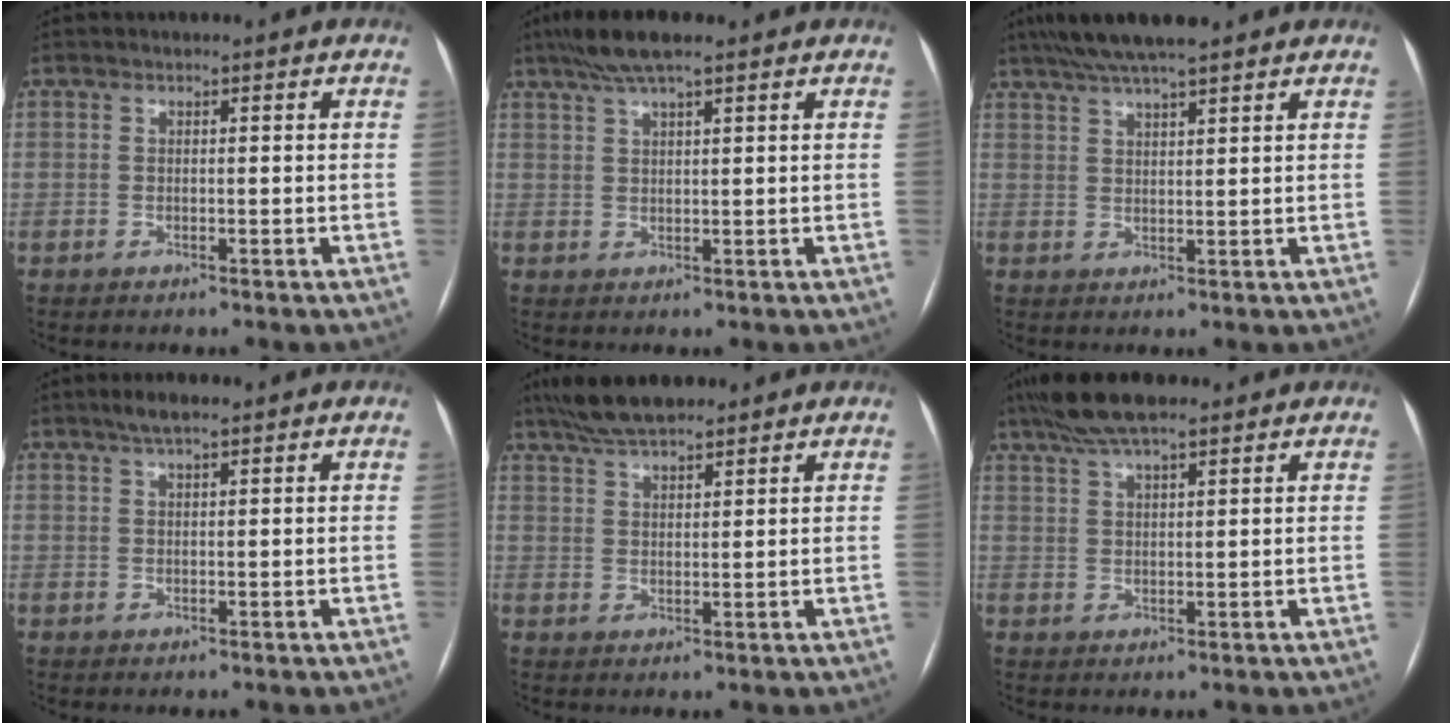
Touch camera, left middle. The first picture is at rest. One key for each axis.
{"total": 6.1, "fx": 4.5, "fy": 0.8, "fz": 4.0, "tx": -0.075, "ty": 0.026, "tz": 0.079}
{"total": 9.3, "fx": 7.5, "fy": 0.9, "fz": 5.4, "tx": -0.089, "ty": 0.034, "tz": 0.121}
{"total": 2.8, "fx": 2.0, "fy": 0.4, "fz": 1.9, "tx": -0.039, "ty": 0.010, "tz": 0.037}
{"total": 8.1, "fx": 6.8, "fy": 1.7, "fz": 4.2, "tx": -0.075, "ty": 0.027, "tz": 0.119}
{"total": 8.2, "fx": 6.2, "fy": 1.7, "fz": 5.1, "tx": -0.092, "ty": 0.032, "tz": 0.108}